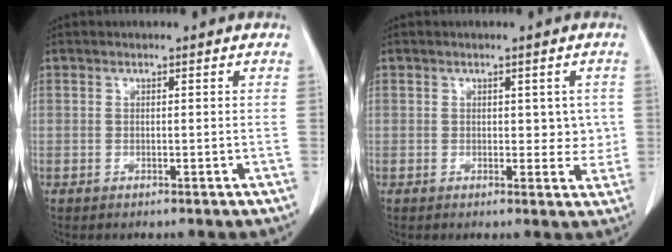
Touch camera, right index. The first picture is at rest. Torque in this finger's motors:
{"motor_torque": [0.16, 0.10, 0.00, -0.01]}